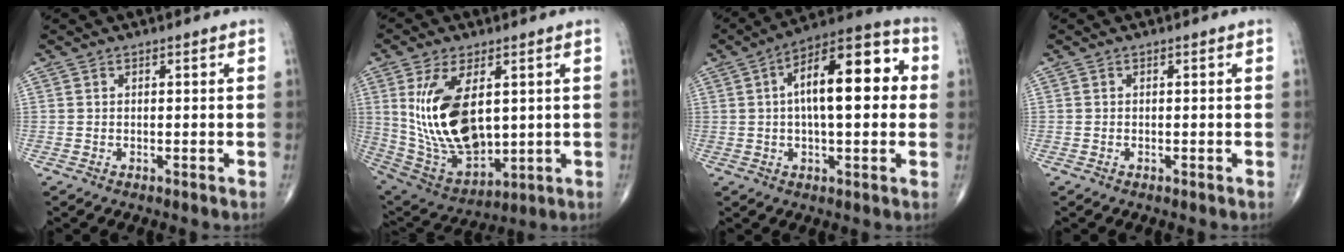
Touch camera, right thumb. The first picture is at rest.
{"total": 18.6, "force": [3.2, 10.0, 15.4], "torque": [-0.282, -0.022, 0.084]}
{"total": 17.7, "force": [2.4, 7.3, 16.0], "torque": [-0.220, 0.032, 0.026]}
{"total": 0.0}